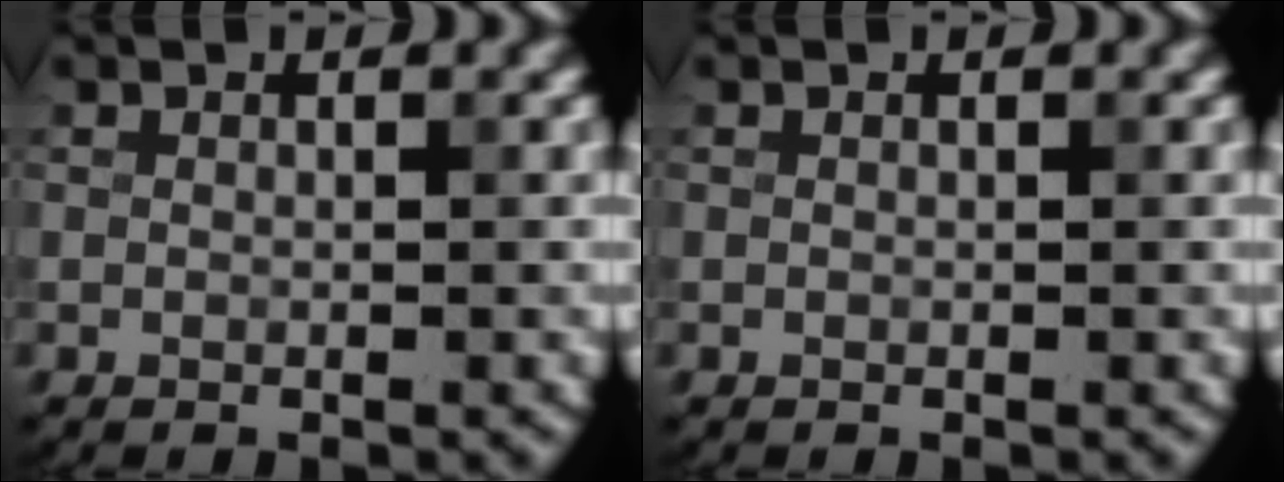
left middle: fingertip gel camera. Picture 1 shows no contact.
{"total": 0.0}